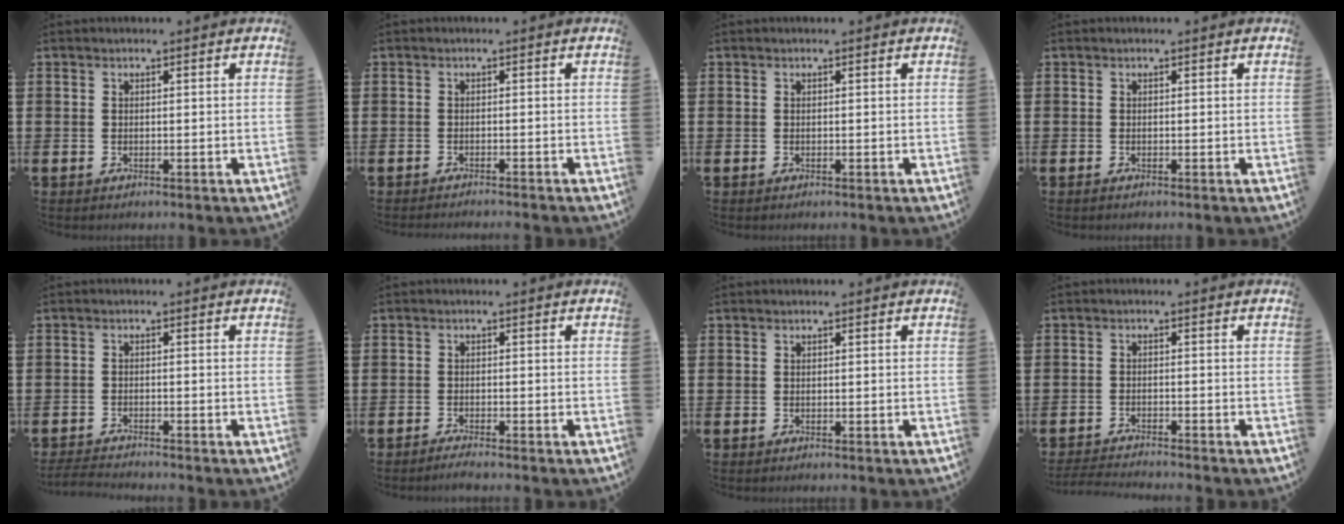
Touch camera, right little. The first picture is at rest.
{"total": 0.8, "force": [-0.8, -0.2, 0.0], "torque": [0.000, -0.001, -0.016]}
{"total": 0.0}
{"total": 0.0}
{"total": 1.8, "force": [-1.7, -0.1, 0.4], "torque": [-0.007, 0.003, -0.035]}
{"total": 1.1, "force": [-1.0, 0.0, 0.5], "torque": [-0.009, -0.001, -0.019]}
{"total": 0.0}
{"total": 2.0, "force": [-1.9, -0.2, 0.3], "torque": [-0.004, 0.002, -0.040]}